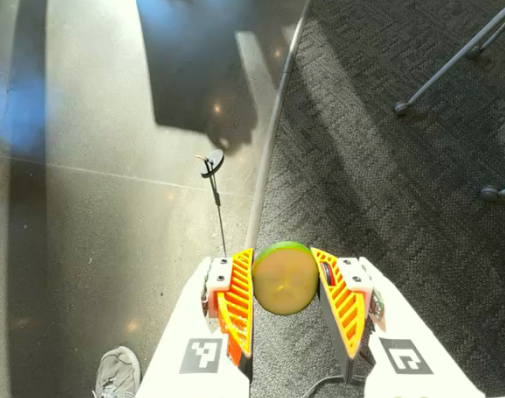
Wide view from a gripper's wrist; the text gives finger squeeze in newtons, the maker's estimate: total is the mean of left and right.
{"total": 11.0, "left": 11.3, "right": 10.7}